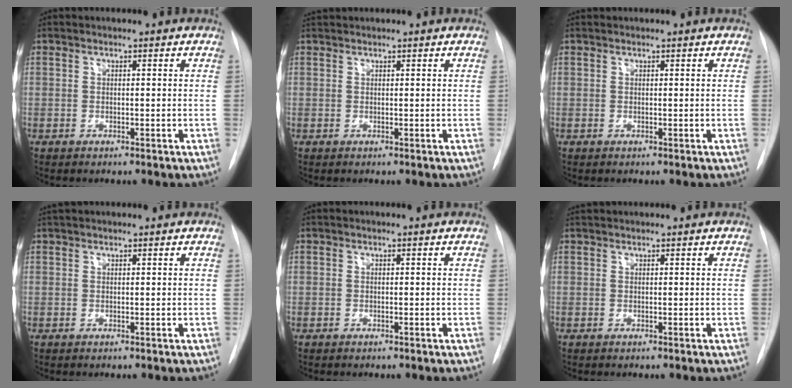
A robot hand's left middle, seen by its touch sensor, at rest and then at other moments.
{"total": 1.3, "force": [1.3, 0.0, 0.3], "torque": [-0.007, 0.021, 0.028]}
{"total": 0.5, "force": [0.5, 0.1, 0.0], "torque": [-0.002, 0.017, 0.013]}
{"total": 2.6, "force": [2.3, 0.4, 1.1], "torque": [-0.014, 0.031, 0.040]}
{"total": 0.0}
{"total": 1.7, "force": [1.6, 0.1, 0.5], "torque": [-0.007, 0.025, 0.031]}